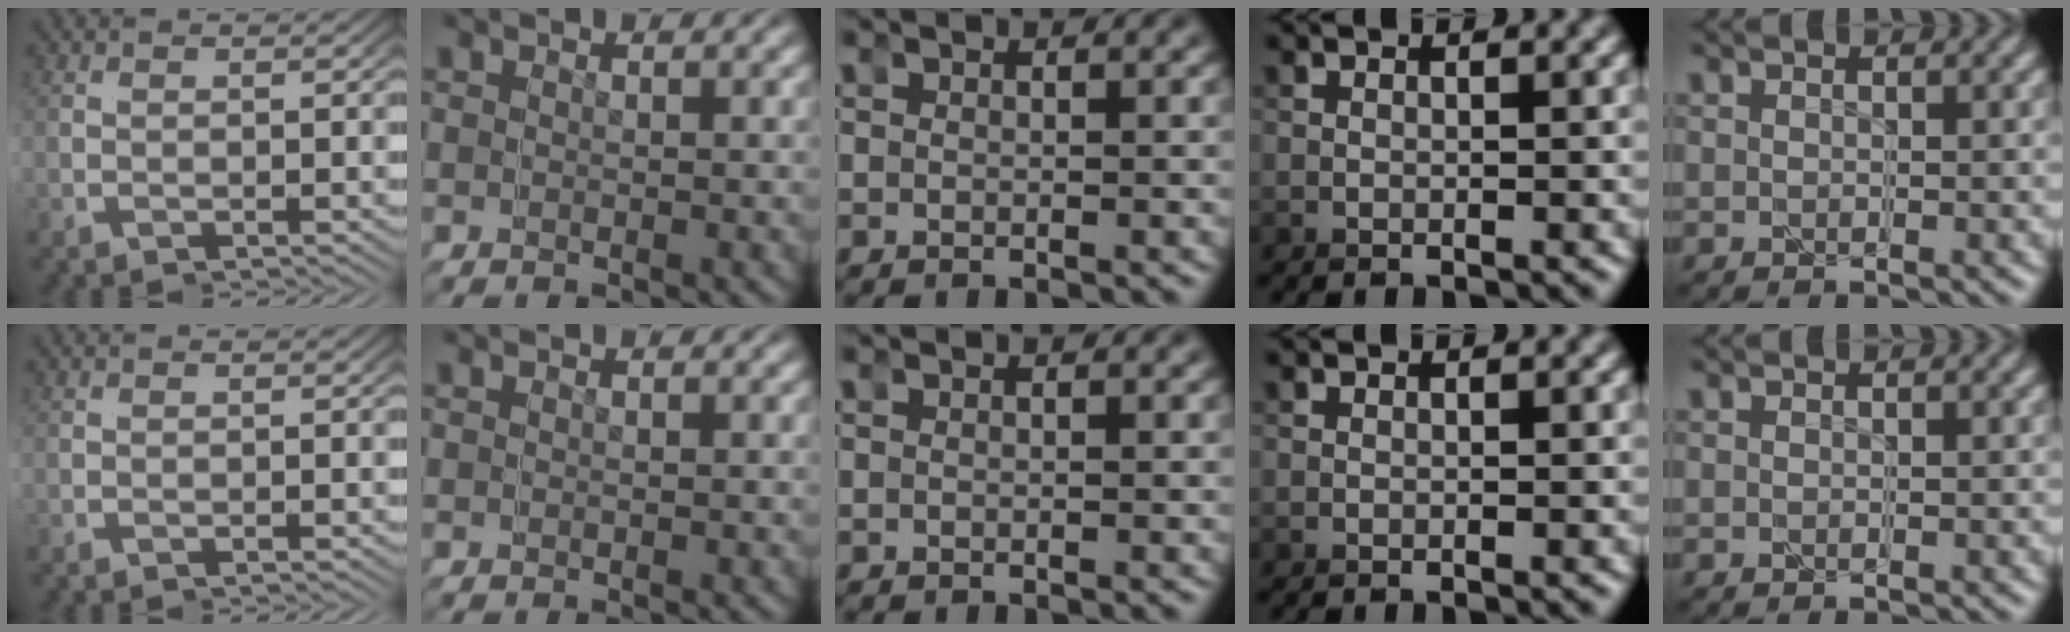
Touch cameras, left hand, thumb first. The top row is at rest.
{}